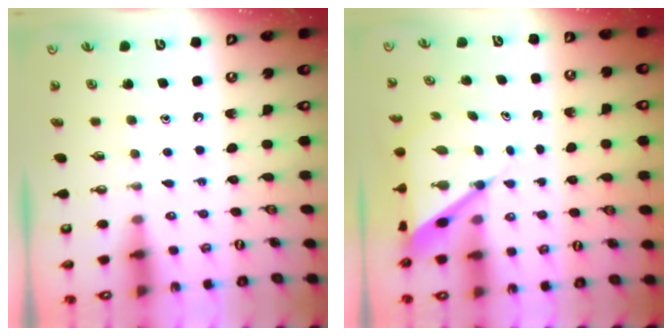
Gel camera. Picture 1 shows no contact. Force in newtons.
{"total": 7.5, "press": 7.4, "slide": 0.7}